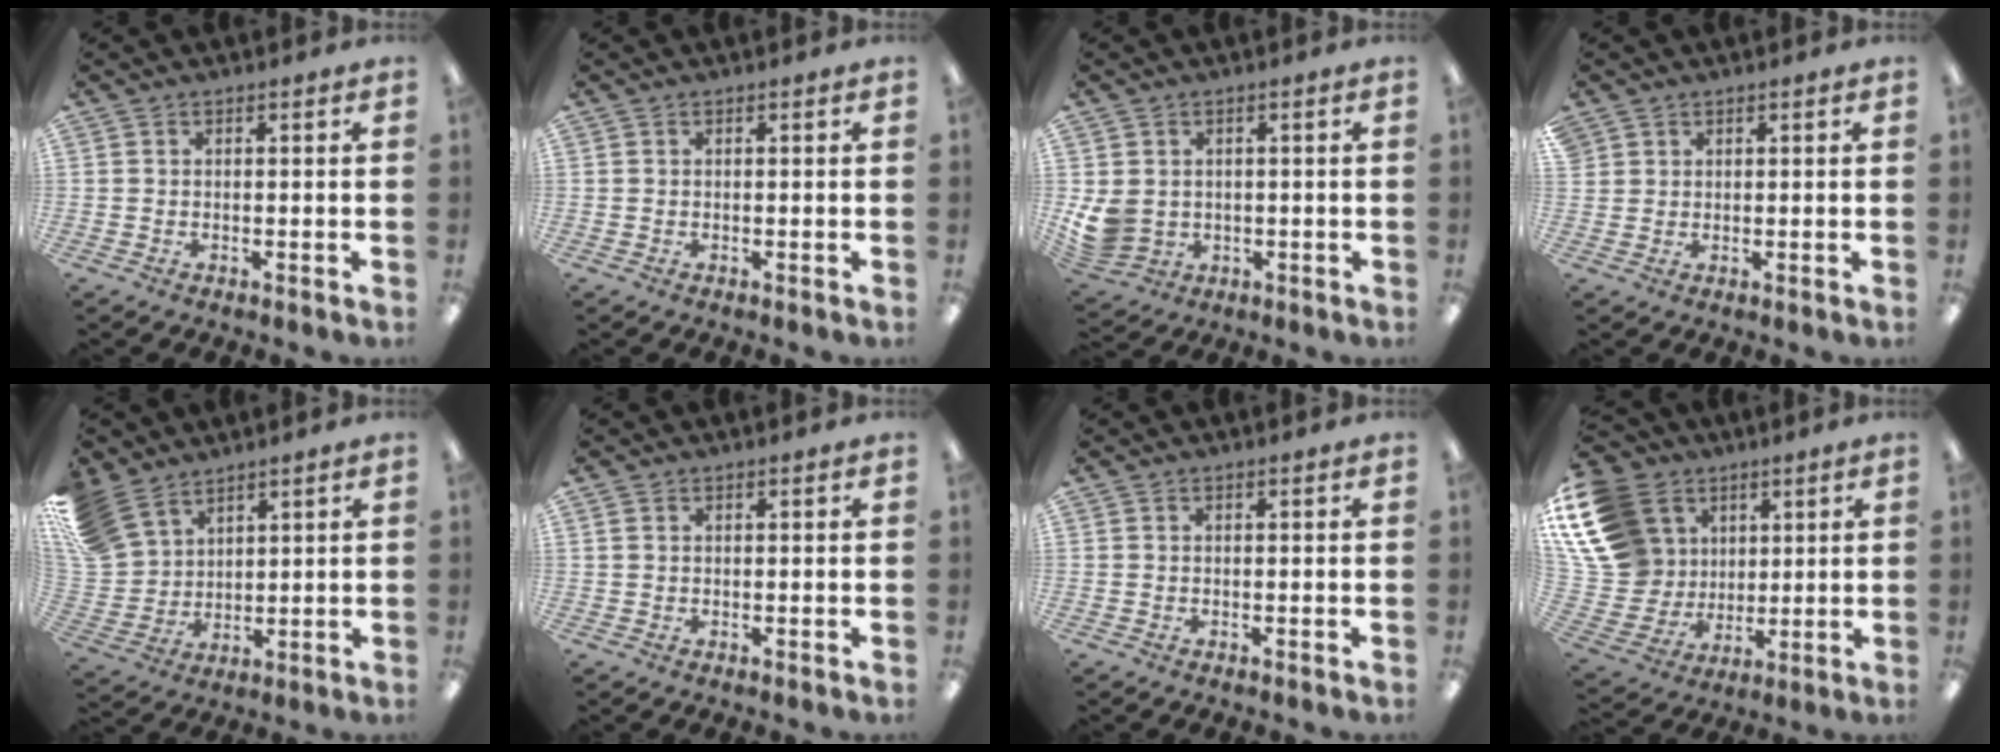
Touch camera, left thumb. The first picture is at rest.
{"total": 0.0}
{"total": 6.6, "force": [0.1, 5.9, 3.0], "torque": [-0.078, 0.002, 0.005]}
{"total": 1.7, "force": [1.2, 1.2, 0.1], "torque": [-0.005, 0.001, 0.023]}
{"total": 12.8, "force": [8.8, 8.1, 4.6], "torque": [-0.123, -0.030, 0.178]}
{"total": 1.0, "force": [0.4, 0.8, 0.4], "torque": [-0.010, 0.004, 0.007]}
{"total": 0.0}
{"total": 19.4, "force": [7.5, 15.9, 8.3], "torque": [-0.193, -0.027, 0.161]}